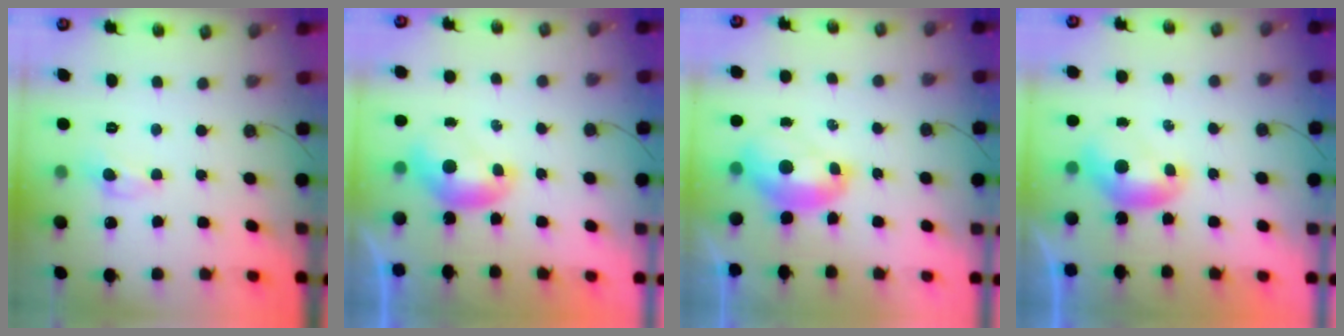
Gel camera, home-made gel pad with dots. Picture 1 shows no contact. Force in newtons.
{"total": 0.0}
{"total": 2.1, "press": 2.0, "slide": 0.7}
{"total": 0.0}